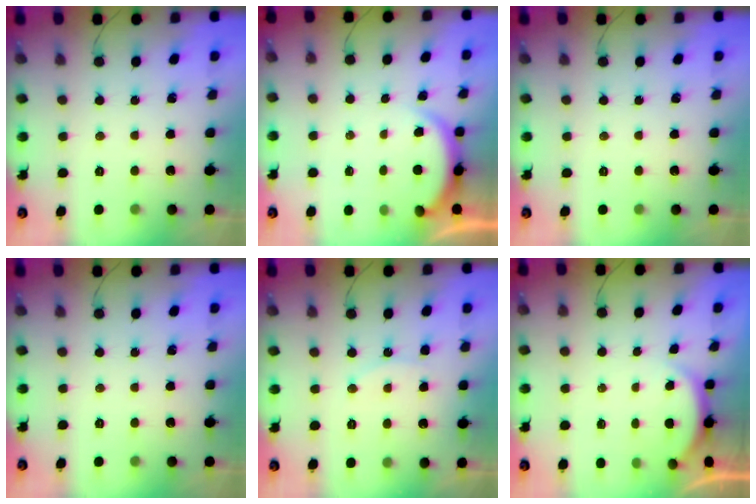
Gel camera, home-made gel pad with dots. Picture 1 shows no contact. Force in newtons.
{"total": 2.9, "press": 2.8, "slide": 0.5}
{"total": 0.0}
{"total": 0.0}
{"total": 6.0, "press": 6.0, "slide": 0.4}
{"total": 2.9, "press": 2.2, "slide": 1.8}